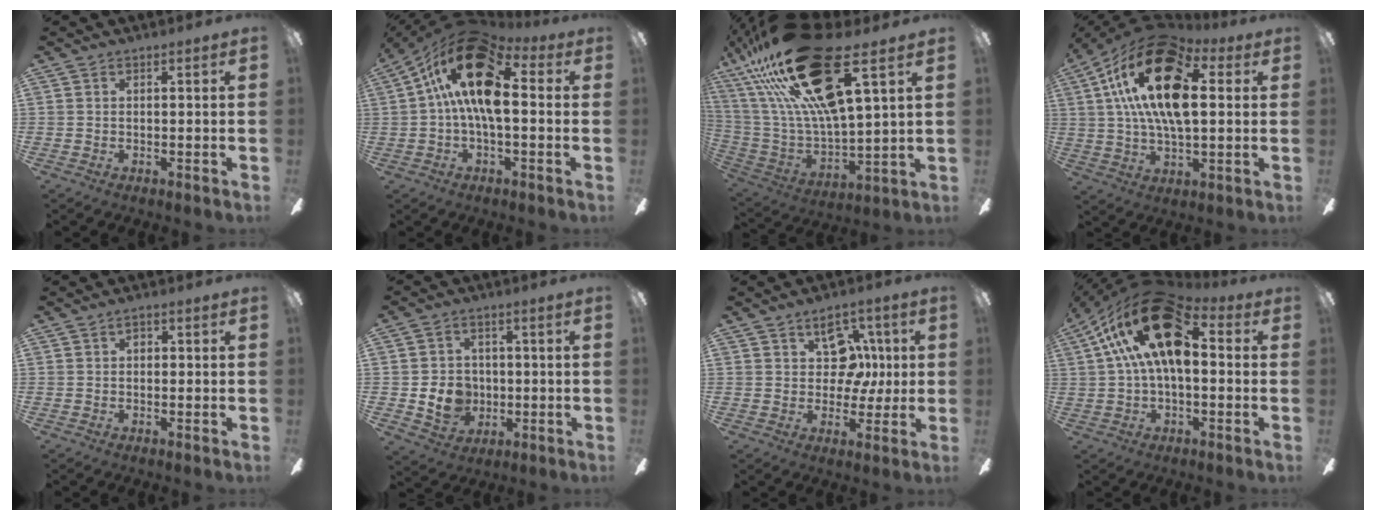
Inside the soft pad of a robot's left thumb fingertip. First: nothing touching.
{"total": 21.7, "force": [6.1, 10.0, 18.3], "torque": [-0.320, -0.015, 0.103]}
{"total": 32.6, "force": [18.1, 11.1, 24.8], "torque": [-0.463, -0.090, 0.304]}
{"total": 24.1, "force": [7.6, 12.0, 19.5], "torque": [-0.360, -0.015, 0.121]}
{"total": 1.5, "force": [0.3, 0.9, 1.1], "torque": [-0.023, 0.007, 0.003]}
{"total": 8.6, "force": [-1.0, 7.5, 4.0], "torque": [-0.096, 0.011, -0.016]}
{"total": 11.6, "force": [3.9, 8.8, 6.5], "torque": [-0.089, 0.000, 0.073]}
{"total": 22.7, "force": [9.1, 11.0, 17.7], "torque": [-0.306, -0.029, 0.161]}